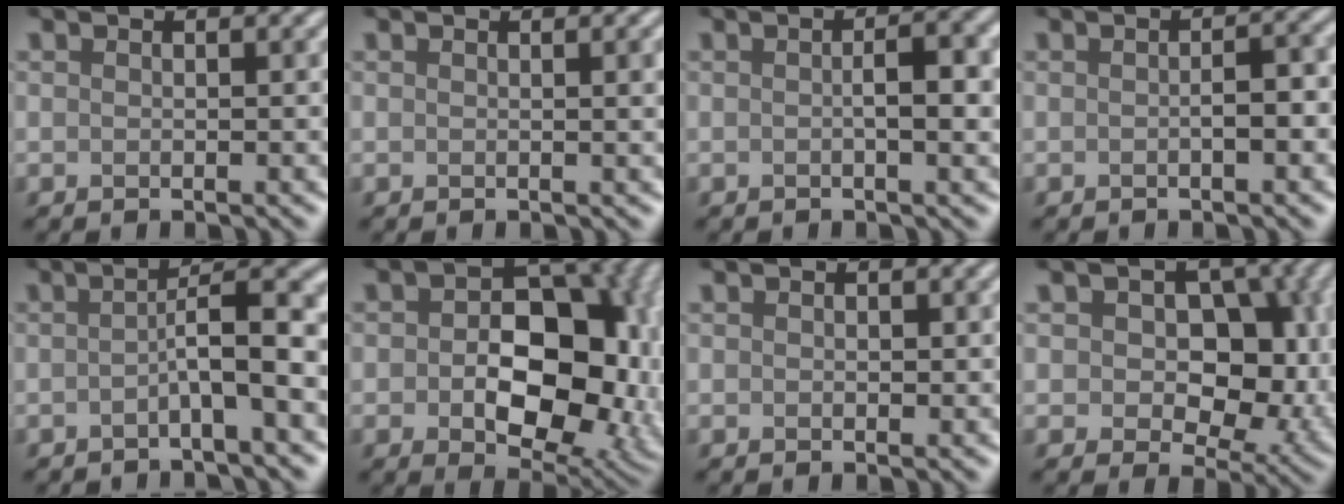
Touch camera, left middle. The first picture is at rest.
{"total": 1.7, "force": [0.3, 0.5, 1.6], "torque": [-0.016, 0.004, 0.003]}
{"total": 3.3, "force": [-0.1, 0.8, 3.2], "torque": [-0.050, 0.002, -0.001]}
{"total": 2.1, "force": [-0.6, 0.6, 1.9], "torque": [-0.029, 0.005, -0.007]}
{"total": 5.5, "force": [-1.0, 1.1, 5.3], "torque": [-0.081, 0.020, -0.023]}
{"total": 14.1, "force": [-0.7, 9.4, 10.5], "torque": [-0.131, -0.010, 0.002]}
{"total": 0.5, "force": [0.1, 0.5, 0.3], "torque": [-0.003, -0.001, 0.000]}
{"total": 8.2, "force": [0.8, 5.6, 5.9], "torque": [-0.075, -0.008, 0.010]}